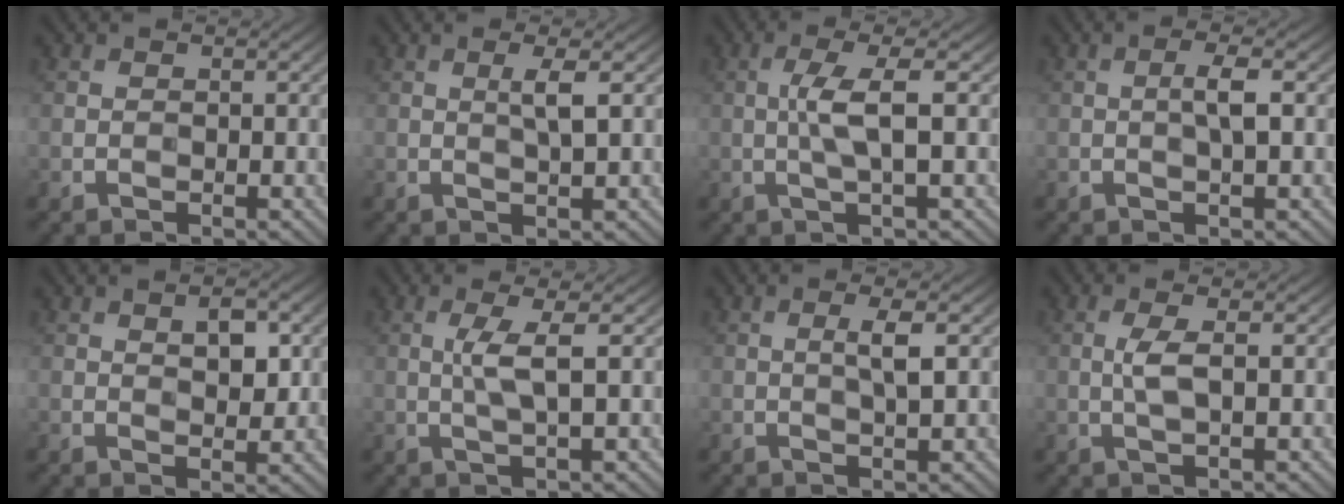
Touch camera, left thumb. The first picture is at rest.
{"total": 2.3, "force": [0.6, 0.1, 2.2], "torque": [-0.043, 0.003, 0.011]}
{"total": 4.6, "force": [0.2, 0.7, 4.5], "torque": [-0.092, 0.008, 0.000]}
{"total": 2.6, "force": [0.1, 0.3, 2.6], "torque": [-0.048, 0.006, -0.001]}
{"total": 3.9, "force": [1.2, 1.8, 3.3], "torque": [-0.058, -0.001, 0.022]}
{"total": 3.7, "force": [0.5, 0.4, 3.7], "torque": [-0.076, 0.007, 0.010]}
{"total": 2.7, "force": [0.4, 0.3, 2.6], "torque": [-0.050, 0.005, 0.005]}
{"total": 2.9, "force": [0.2, 0.5, 2.8], "torque": [-0.066, 0.004, 0.002]}